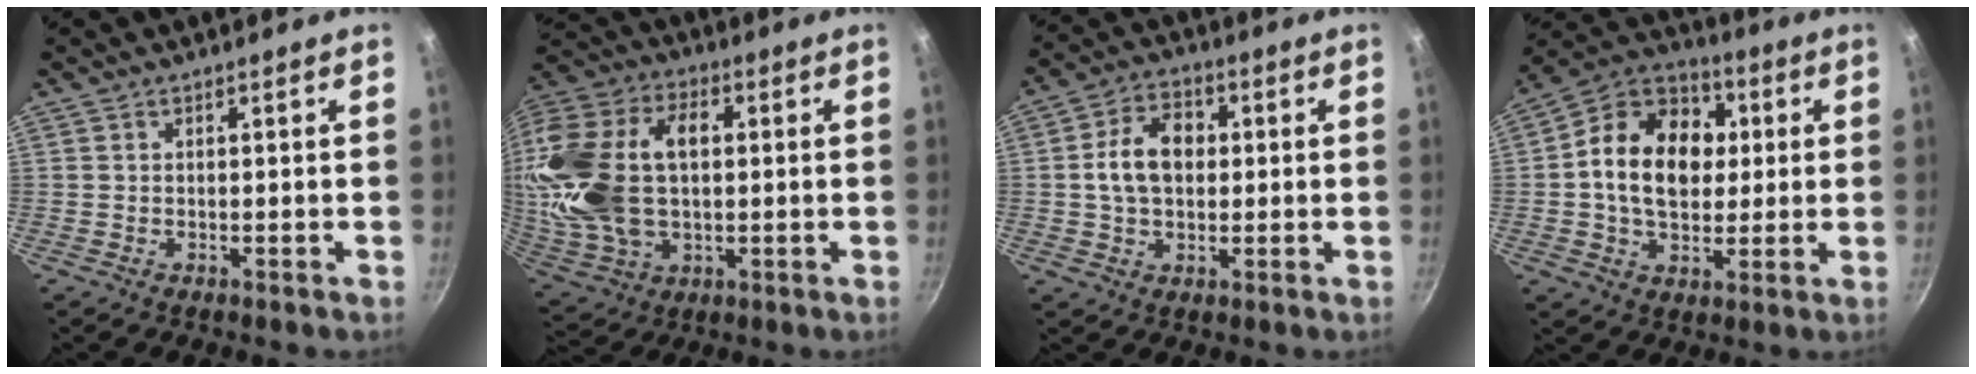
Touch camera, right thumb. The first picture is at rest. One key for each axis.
{"total": 25.8, "fx": 2.4, "fy": 16.6, "fz": 19.6, "tx": -0.404, "ty": 0.020, "tz": 0.046}
{"total": 9.8, "fx": 0.8, "fy": 7.0, "fz": 6.8, "tx": -0.095, "ty": 0.018, "tz": 0.005}
{"total": 17.8, "fx": 1.9, "fy": 12.9, "fz": 12.1, "tx": -0.167, "ty": 0.021, "tz": 0.015}